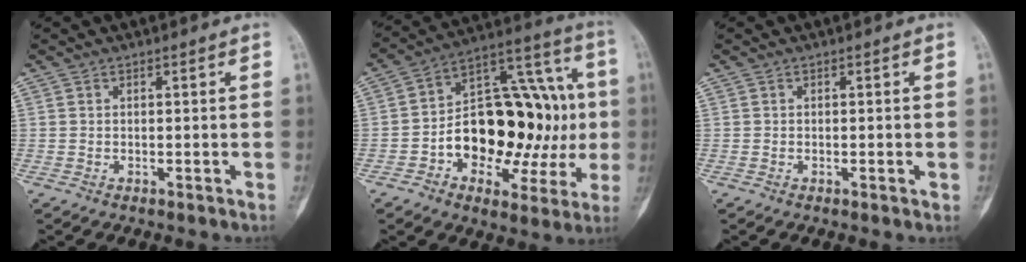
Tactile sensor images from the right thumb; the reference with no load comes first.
{"total": 25.8, "force": [-2.0, 15.2, 20.8], "torque": [-0.262, 0.051, -0.019]}
{"total": 0.8, "force": [-0.2, 0.3, 0.7], "torque": [-0.010, -0.001, -0.002]}